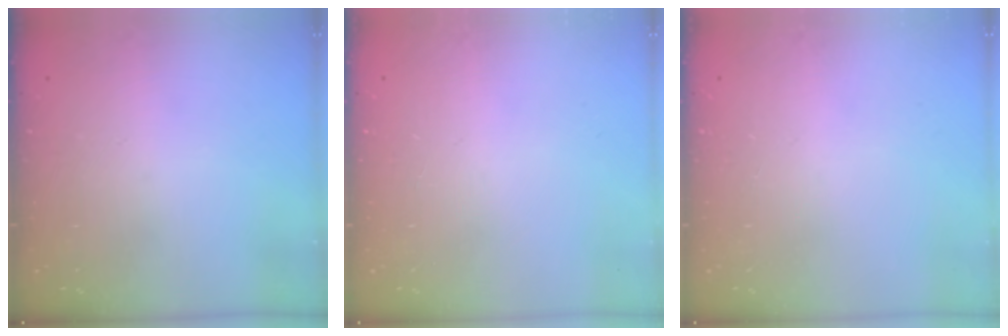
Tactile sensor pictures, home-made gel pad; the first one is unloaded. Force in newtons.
{"total": 0.0}
{"total": 0.0}